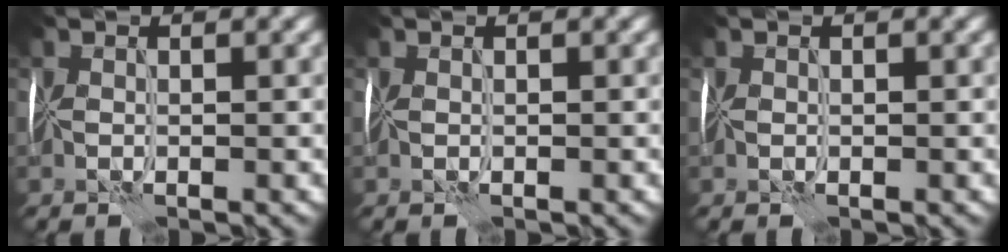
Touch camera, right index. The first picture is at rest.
{"total": 0.0}
{"total": 0.0}